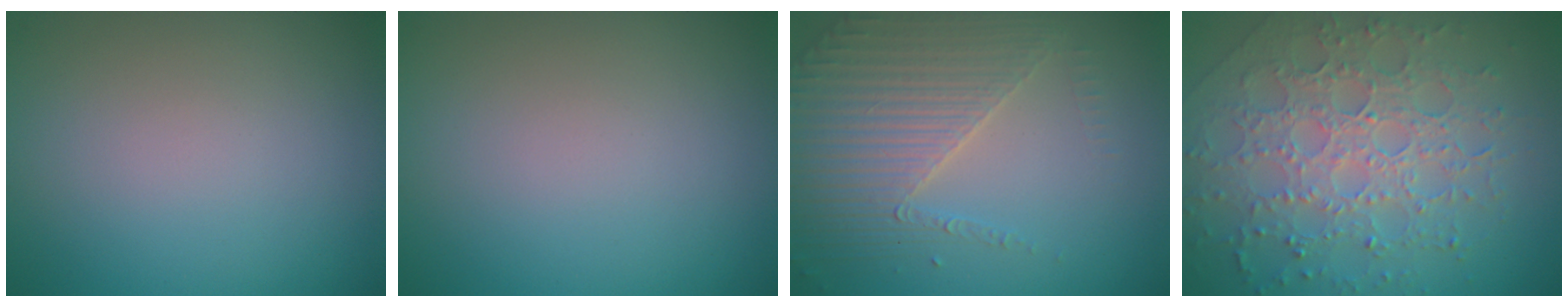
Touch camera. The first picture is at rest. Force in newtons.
{"total": 0.0}
{"total": 4.0, "press": 3.8, "slide": 1.3}
{"total": 7.5, "press": 5.4, "slide": 5.3}